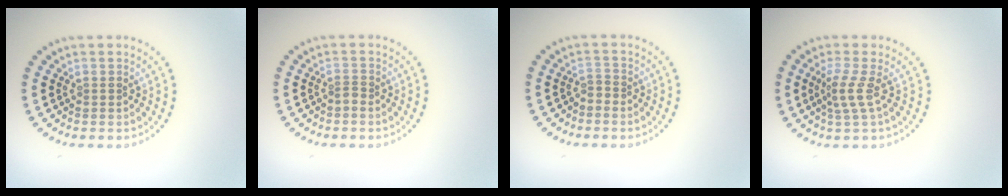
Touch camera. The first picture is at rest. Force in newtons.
{"total": 0.8, "press": 0.5, "slide": 0.6}
{"total": 0.7, "press": 0.4, "slide": 0.6}
{"total": 2.3, "press": 1.5, "slide": 1.7}